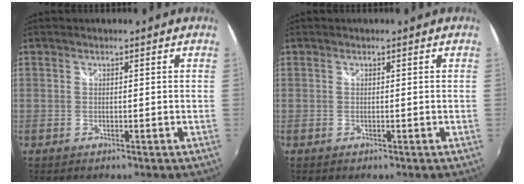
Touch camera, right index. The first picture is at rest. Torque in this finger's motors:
{"motor_torque": [-0.14, 0.10, -0.03, 0.00]}